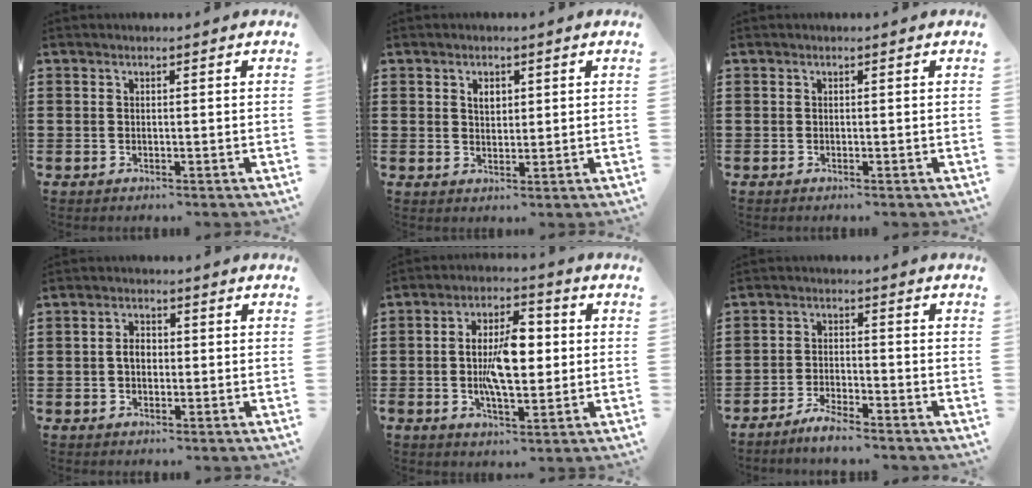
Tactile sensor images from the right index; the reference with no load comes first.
{"total": 1.9, "force": [0.9, 1.2, 1.1], "torque": [-0.018, 0.003, 0.015]}
{"total": 0.0}
{"total": 2.2, "force": [-0.2, 1.4, 1.6], "torque": [-0.032, 0.005, -0.005]}
{"total": 9.0, "force": [-0.1, 4.0, 8.1], "torque": [-0.146, 0.003, -0.010]}
{"total": 2.0, "force": [-1.9, 0.1, 0.6], "torque": [-0.013, 0.004, -0.037]}